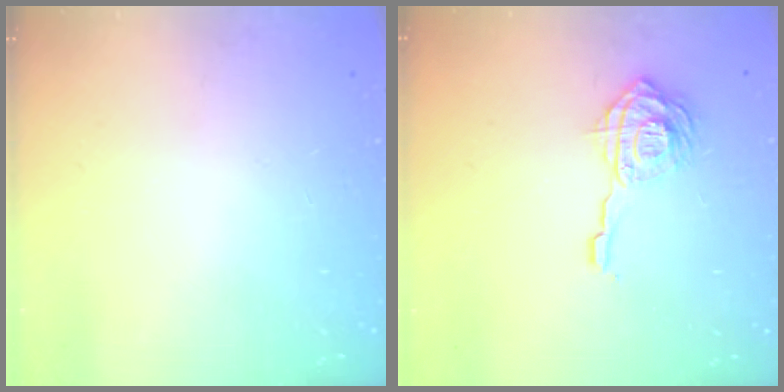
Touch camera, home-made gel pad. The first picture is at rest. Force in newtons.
{"total": 11.2, "press": 11.1, "slide": 0.9}